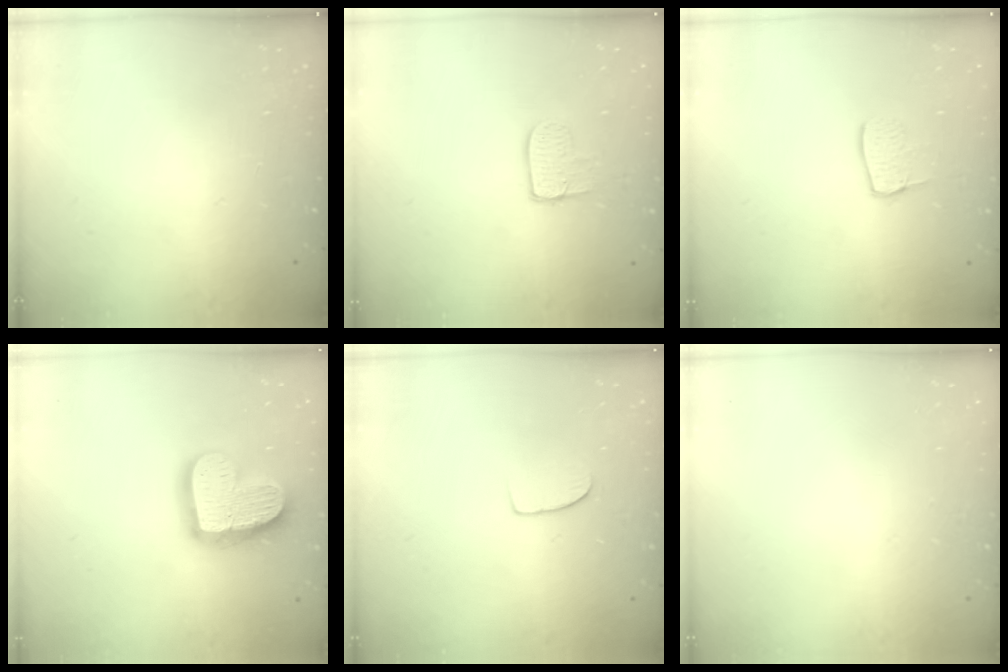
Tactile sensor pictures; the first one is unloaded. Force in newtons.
{"total": 6.8, "press": 6.7, "slide": 0.4}
{"total": 7.0, "press": 7.0, "slide": 0.6}
{"total": 18.9, "press": 18.8, "slide": 1.7}
{"total": 6.1, "press": 6.1, "slide": 0.4}
{"total": 0.0}